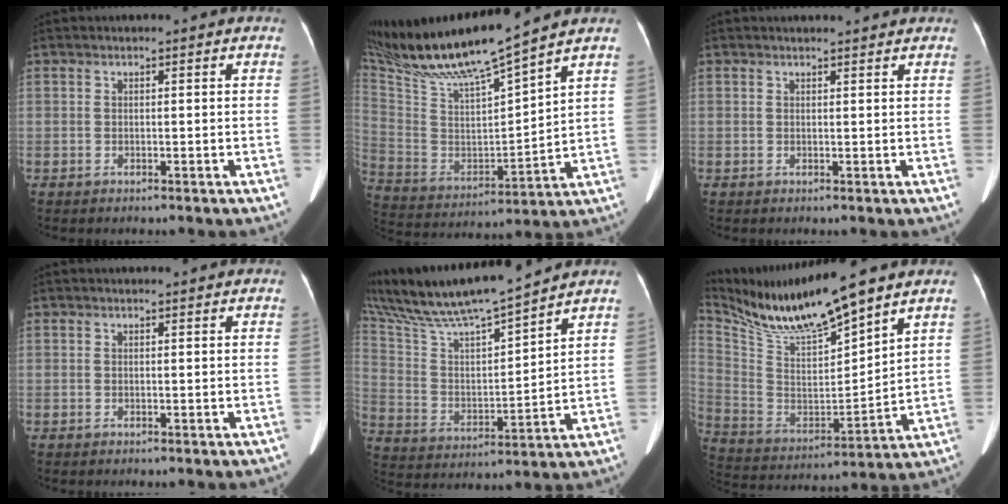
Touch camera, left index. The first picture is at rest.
{"total": 17.8, "force": [15.2, -0.4, 9.3], "torque": [-0.179, -0.005, 0.283]}
{"total": 4.1, "force": [3.9, 0.5, 1.1], "torque": [-0.015, 0.018, 0.048]}
{"total": 1.5, "force": [1.4, 0.1, 0.5], "torque": [-0.008, 0.015, 0.021]}
{"total": 20.2, "force": [17.8, 1.0, 9.6], "torque": [-0.191, 0.015, 0.320]}
{"total": 18.2, "force": [15.5, 1.1, 9.6], "torque": [-0.195, -0.006, 0.296]}